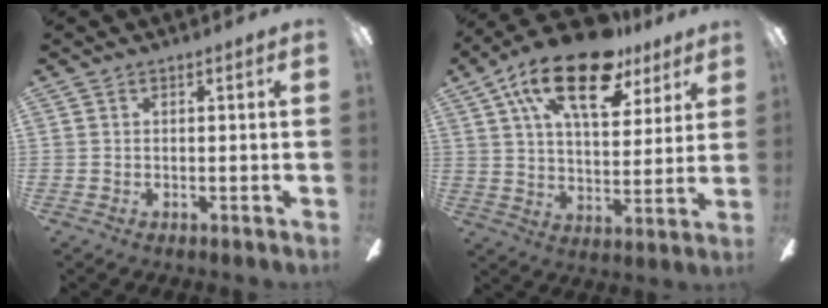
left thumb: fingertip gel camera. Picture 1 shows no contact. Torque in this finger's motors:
{"motor_torque": [0.67, 0.79, 1.81, -0.96, 0.44]}